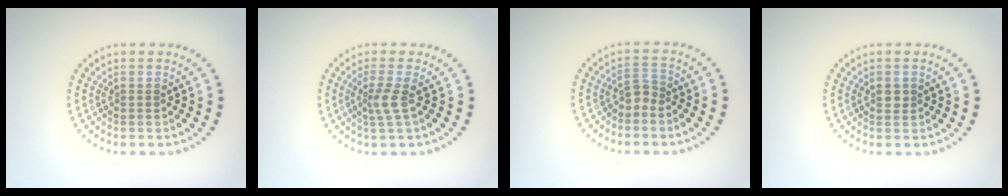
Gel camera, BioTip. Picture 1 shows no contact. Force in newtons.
{"total": 1.9, "press": 1.3, "slide": 1.4}
{"total": 1.4, "press": 1.1, "slide": 0.9}
{"total": 1.1, "press": 1.0, "slide": 0.4}